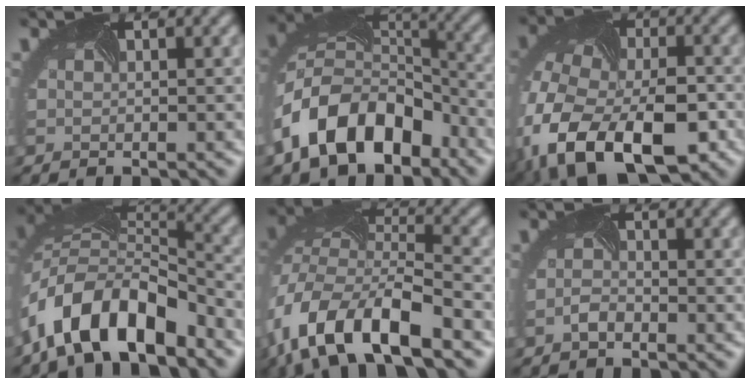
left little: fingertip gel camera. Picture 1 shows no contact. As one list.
[{"total": 11.0, "force": [-4.9, 7.4, 6.5], "torque": [-0.137, 0.000, -0.090]}, {"total": 15.8, "force": [-6.4, 10.2, 10.2], "torque": [-0.221, -0.028, -0.094]}, {"total": 9.3, "force": [-5.6, 4.0, 6.2], "torque": [-0.115, 0.014, -0.113]}, {"total": 11.4, "force": [-6.4, 5.1, 8.0], "torque": [-0.174, -0.009, -0.120]}, {"total": 0.8, "force": [-0.8, 0.2, -0.1], "torque": [-0.011, 0.008, -0.020]}]